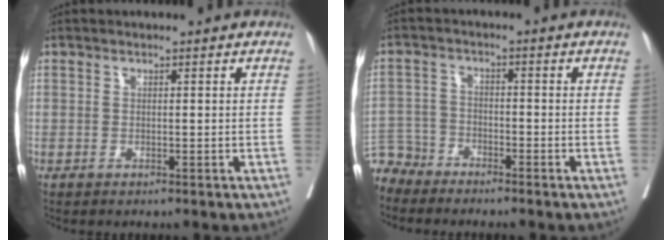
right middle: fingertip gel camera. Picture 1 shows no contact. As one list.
[{"total": 5.8, "force": [-5.4, 1.9, -0.4], "torque": [0.012, -0.002, -0.112]}]